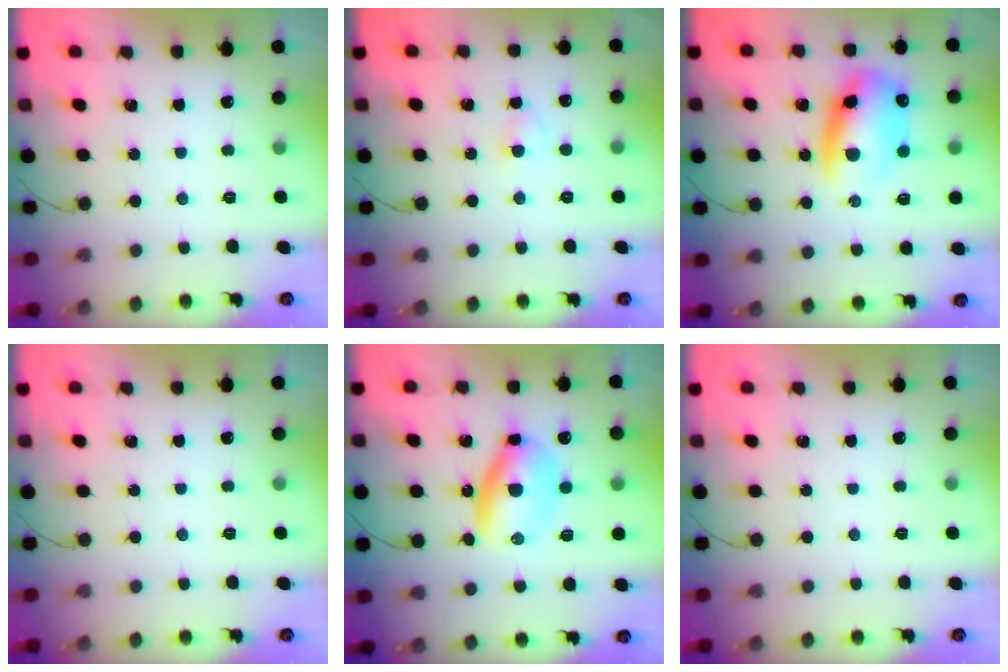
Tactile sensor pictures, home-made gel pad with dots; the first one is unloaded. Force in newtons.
{"total": 2.4, "press": 2.3, "slide": 0.9}
{"total": 13.5, "press": 13.2, "slide": 3.0}
{"total": 0.0}
{"total": 7.0, "press": 6.8, "slide": 1.6}
{"total": 0.0}